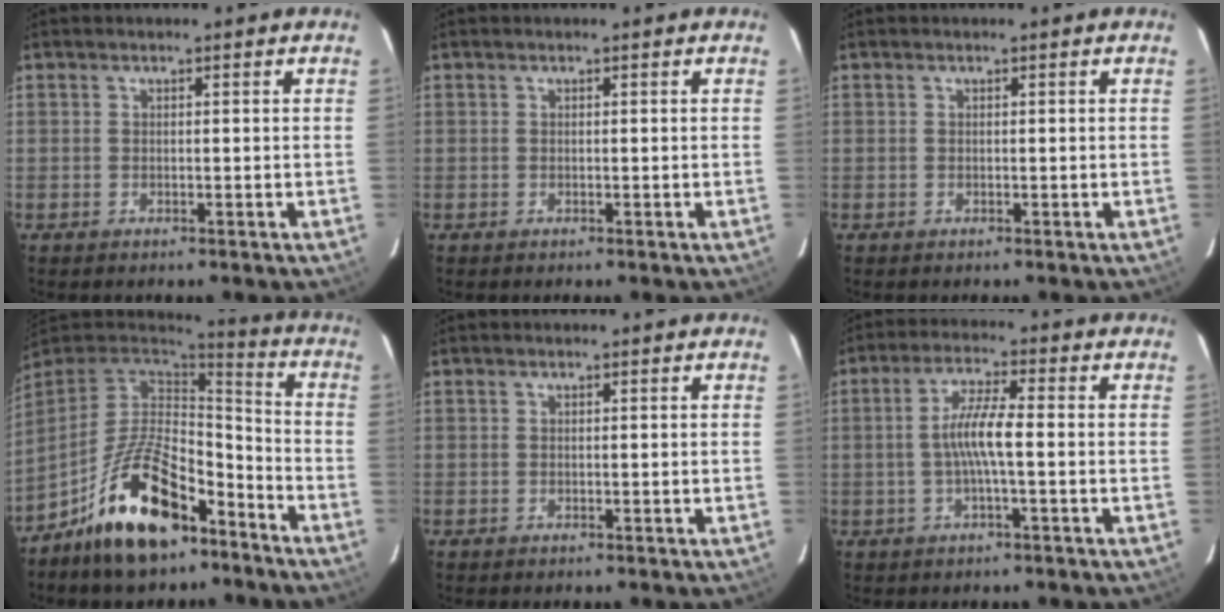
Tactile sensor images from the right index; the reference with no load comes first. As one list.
[{"total": 0.0}, {"total": 0.0}, {"total": 18.9, "force": [-11.5, 8.5, 12.4], "torque": [-0.245, 0.009, -0.196]}, {"total": 0.0}, {"total": 6.2, "force": [-0.9, 0.4, 6.1], "torque": [-0.121, 0.006, -0.018]}]